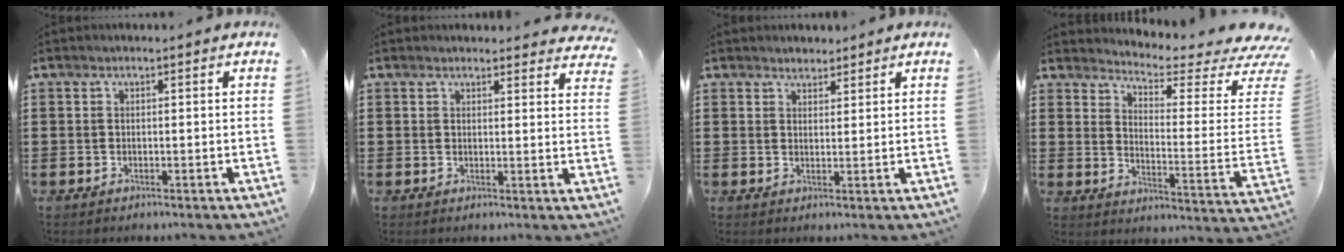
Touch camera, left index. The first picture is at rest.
{"total": 2.3, "force": [2.3, 0.3, 0.2], "torque": [-0.003, -0.008, 0.042]}
{"total": 2.1, "force": [1.9, 0.7, -0.1], "torque": [-0.002, 0.002, 0.038]}
{"total": 4.0, "force": [3.1, 0.6, 2.4], "torque": [-0.050, -0.043, 0.045]}